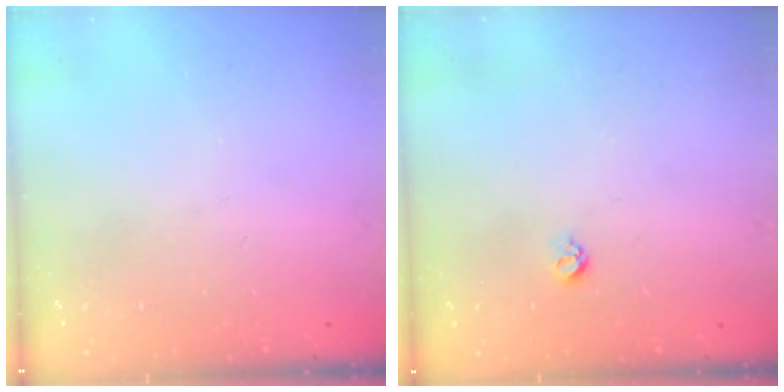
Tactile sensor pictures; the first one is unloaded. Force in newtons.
{"total": 3.3, "press": 3.3, "slide": 0.5}